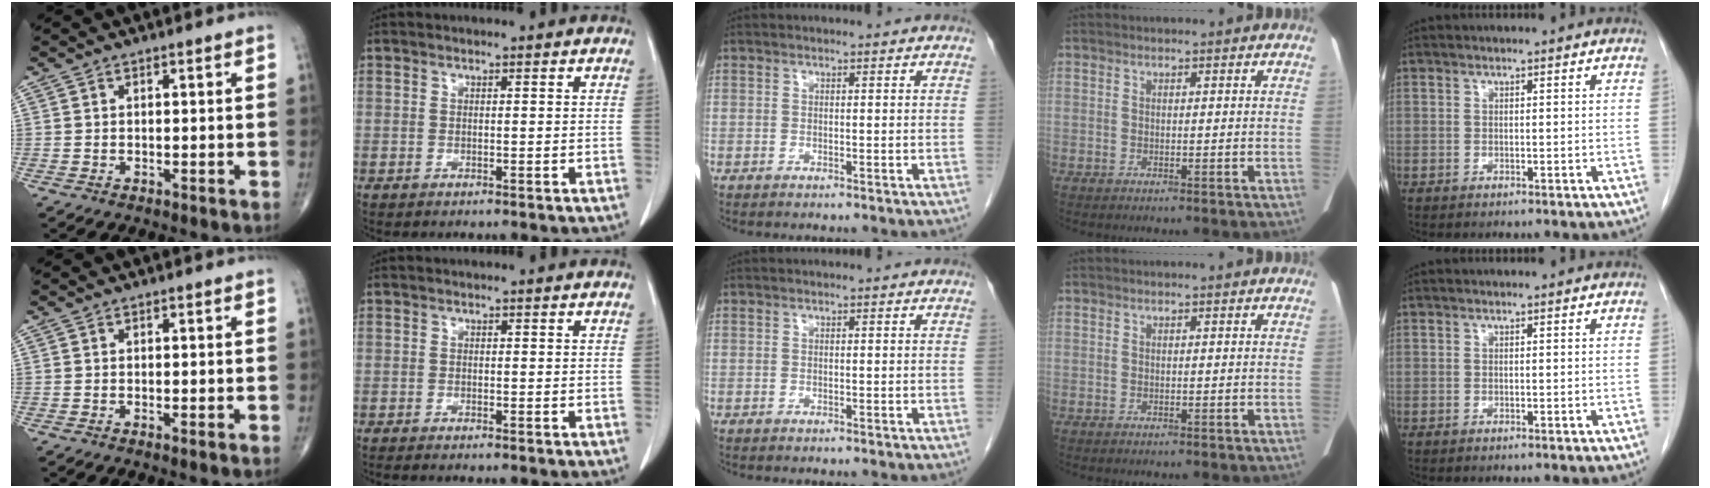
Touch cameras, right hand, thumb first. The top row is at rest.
{"thumb": {"total": 0.6, "force": [-0.1, 0.1, 0.6], "torque": [-0.013, -0.003, -0.002]}, "index": {"total": 1.5, "force": [-1.3, 0.0, 0.7], "torque": [-0.009, -0.001, -0.016]}}